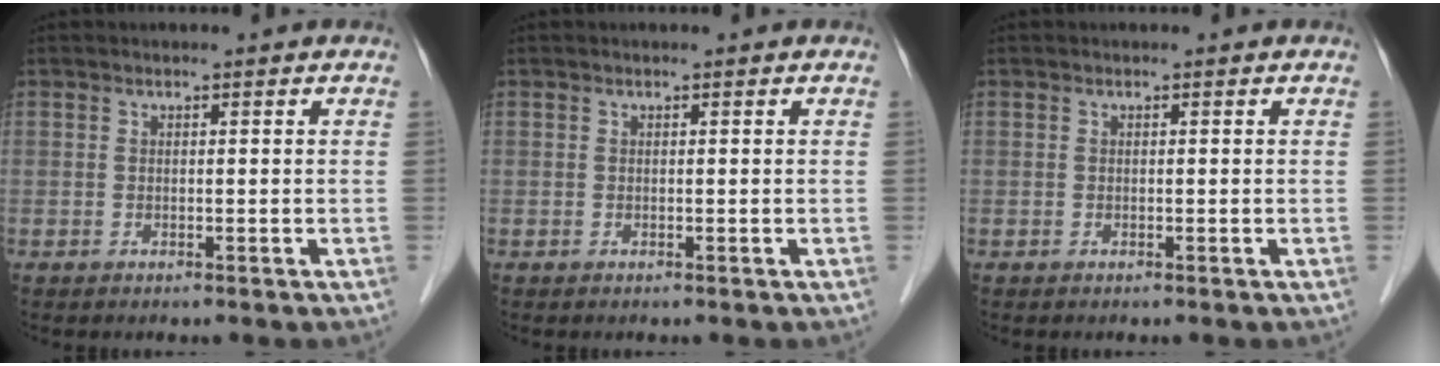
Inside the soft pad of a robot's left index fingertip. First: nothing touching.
{"total": 0.0}
{"total": 0.0}